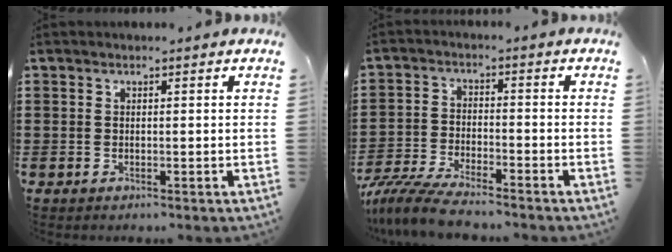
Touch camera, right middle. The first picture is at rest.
{"total": 6.5, "force": [-6.0, 0.7, 2.4], "torque": [-0.062, -0.005, -0.119]}